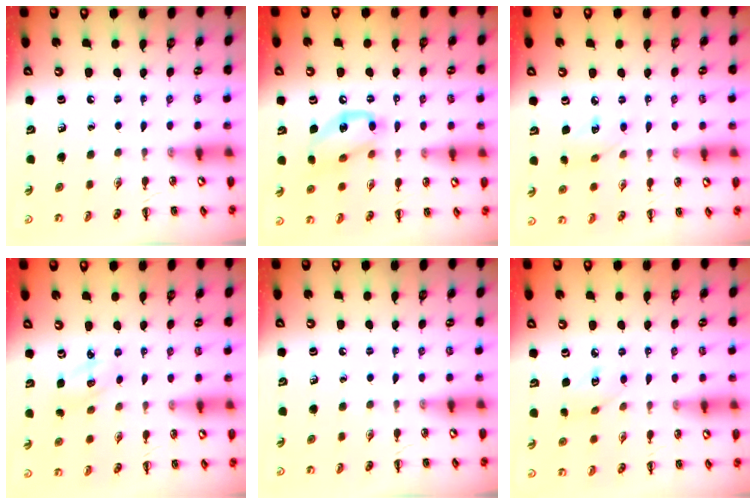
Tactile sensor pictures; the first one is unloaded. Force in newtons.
{"total": 13.5, "press": 13.3, "slide": 2.4}
{"total": 5.9, "press": 5.8, "slide": 1.1}
{"total": 2.8, "press": 2.8, "slide": 0.7}
{"total": 0.0}
{"total": 3.8, "press": 3.8, "slide": 0.4}